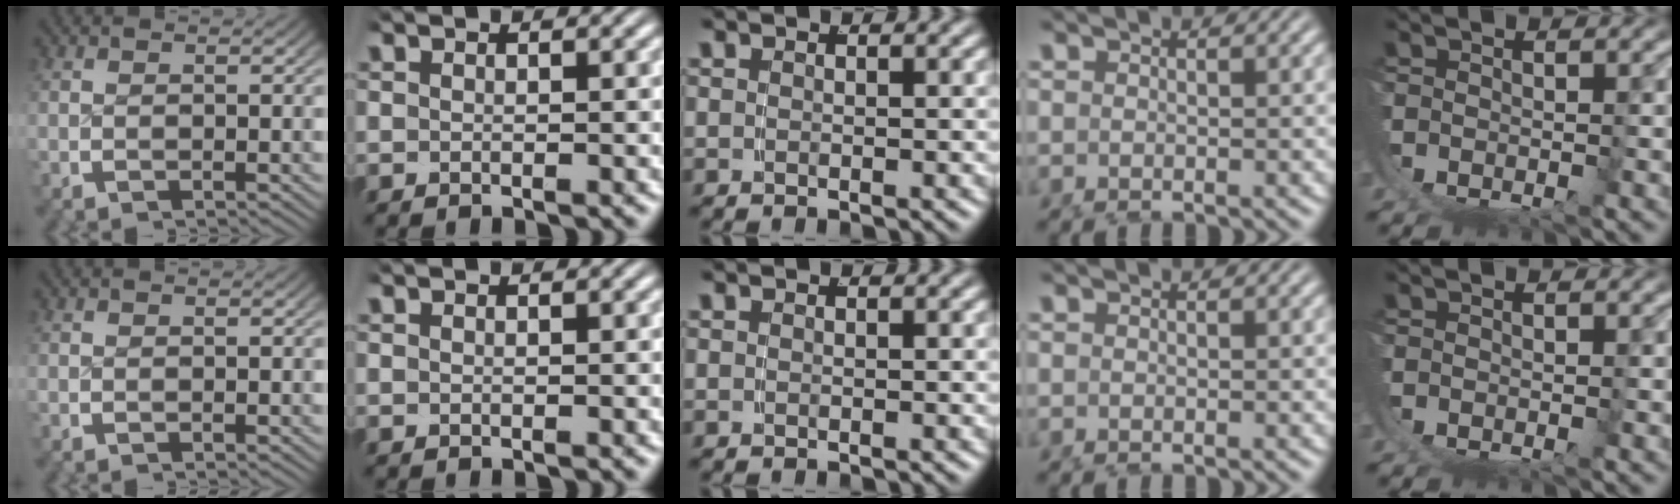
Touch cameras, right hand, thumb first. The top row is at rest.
{}